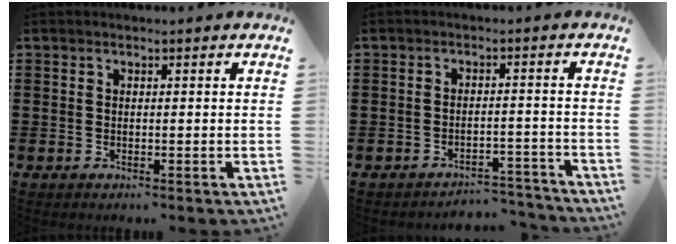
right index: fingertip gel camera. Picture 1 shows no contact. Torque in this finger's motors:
{"motor_torque": [-2.14, 0.00, -1.05, -0.21]}